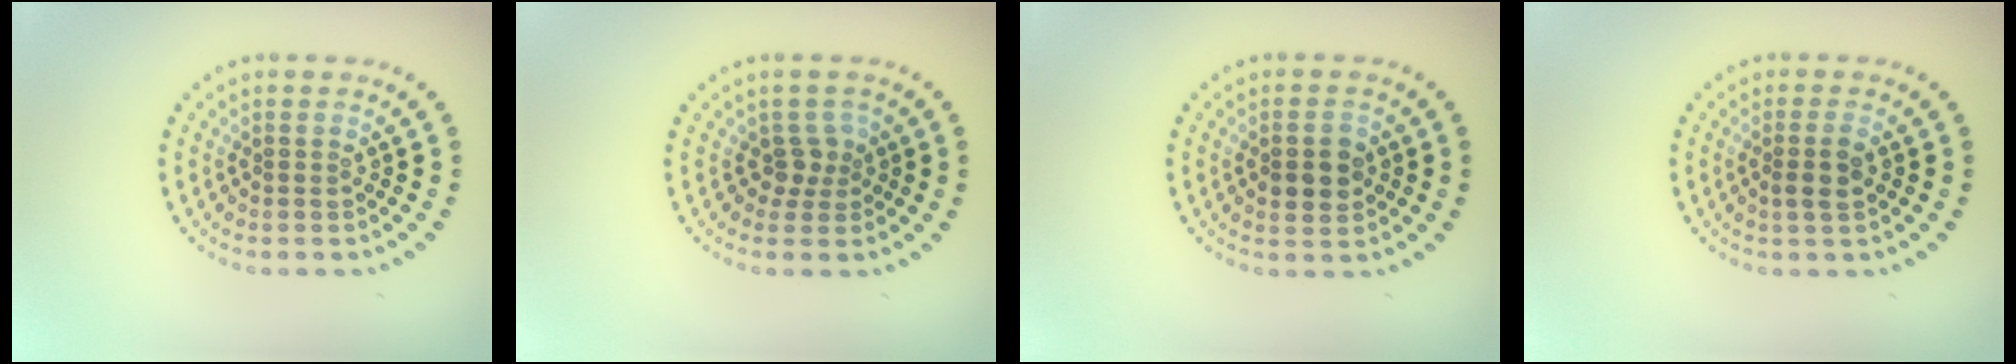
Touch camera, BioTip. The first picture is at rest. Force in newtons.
{"total": 1.8, "press": 1.3, "slide": 1.3}
{"total": 3.2, "press": 3.2, "slide": 0.2}
{"total": 1.8, "press": 1.7, "slide": 0.6}